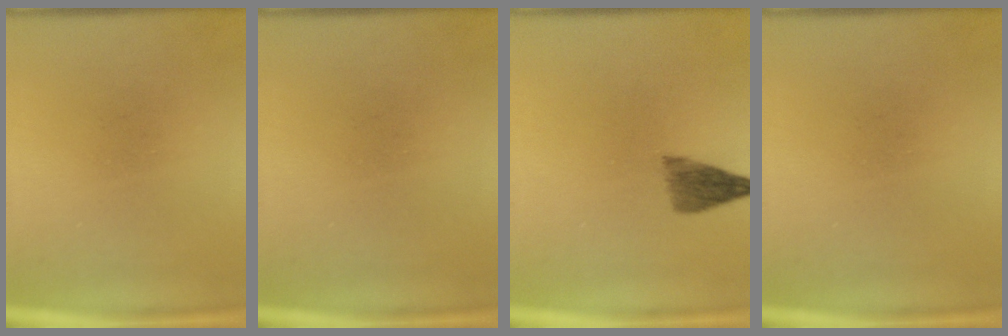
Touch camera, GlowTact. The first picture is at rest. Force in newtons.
{"total": 0.0}
{"total": 3.6}
{"total": 0.0}